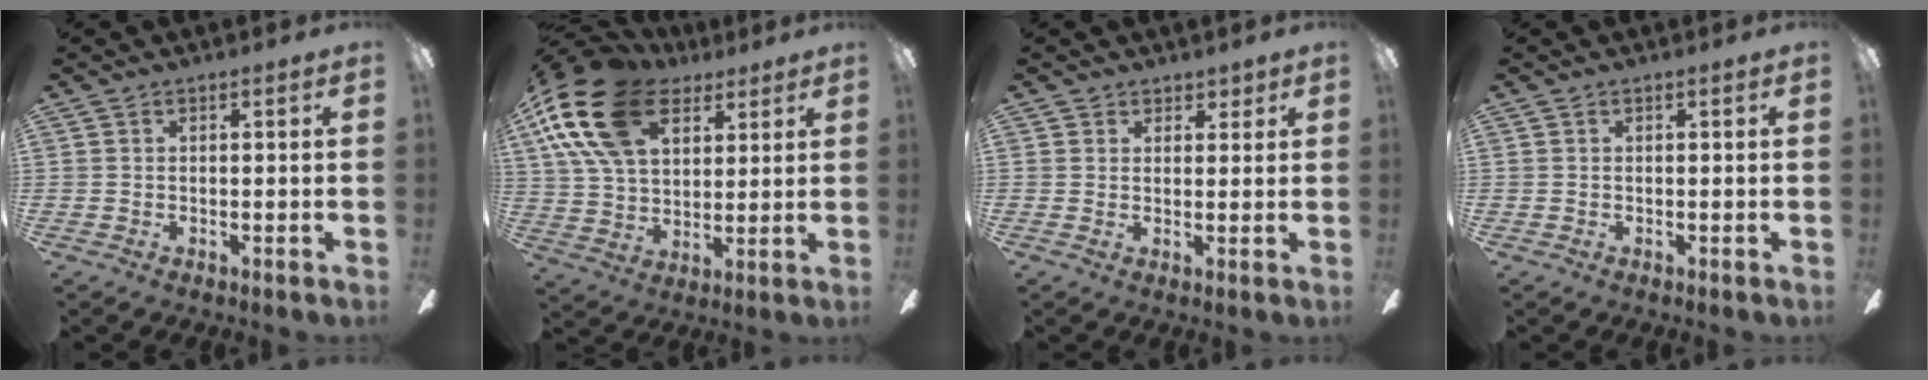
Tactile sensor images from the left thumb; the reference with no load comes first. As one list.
[{"total": 21.7, "force": [10.6, 13.2, 13.6], "torque": [-0.290, -0.026, 0.187]}, {"total": 2.9, "force": [2.0, 2.0, -0.1], "torque": [0.012, -0.006, 0.035]}, {"total": 0.0}]